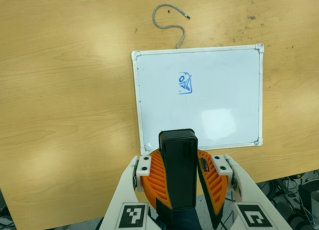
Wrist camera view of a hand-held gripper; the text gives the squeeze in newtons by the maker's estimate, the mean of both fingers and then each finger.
{"total": 11.1, "left": 11.0, "right": 11.3}